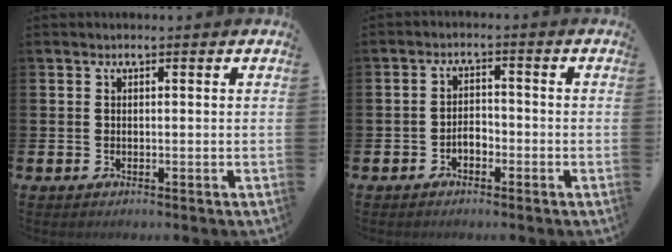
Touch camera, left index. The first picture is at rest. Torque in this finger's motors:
{"motor_torque": [0.07, 0.01, 0.04, 0.06]}